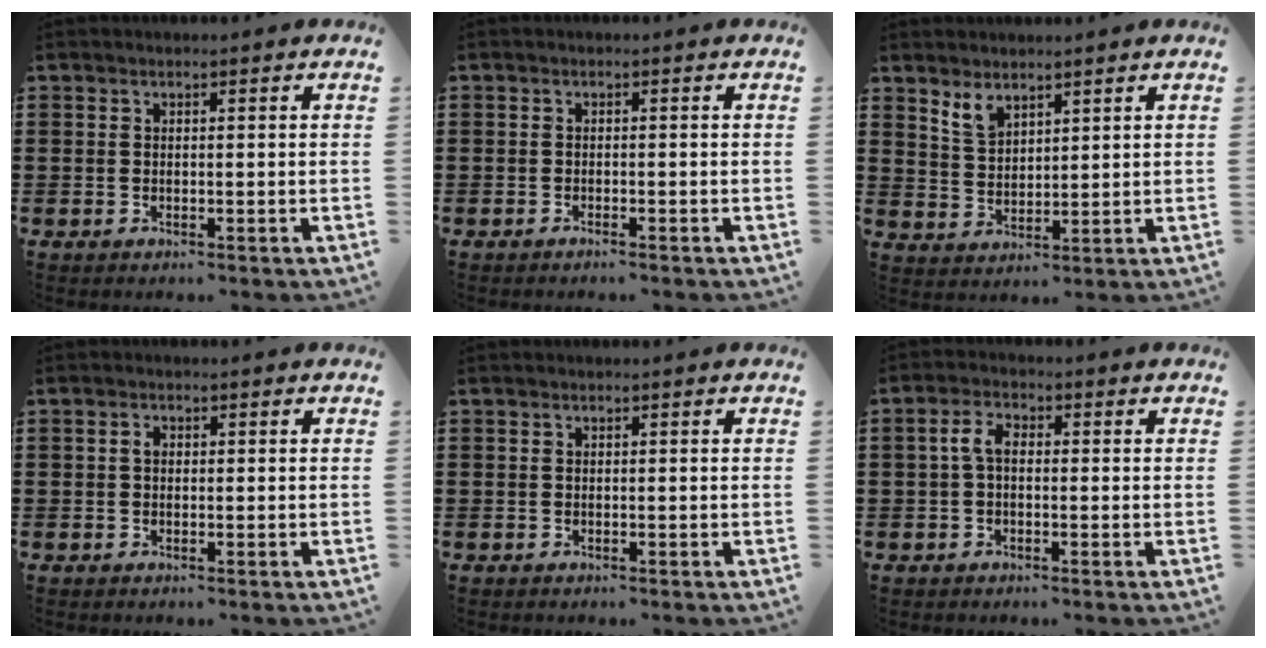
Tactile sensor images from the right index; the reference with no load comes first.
{"total": 0.7, "force": [-0.6, -0.1, 0.2], "torque": [-0.006, -0.001, -0.013]}
{"total": 3.7, "force": [2.9, 1.7, 1.4], "torque": [-0.036, 0.001, 0.055]}
{"total": 1.2, "force": [0.1, 0.8, 0.9], "torque": [-0.019, 0.005, 0.001]}
{"total": 0.0}
{"total": 3.4, "force": [-0.1, 1.8, 2.9], "torque": [-0.073, 0.002, -0.008]}